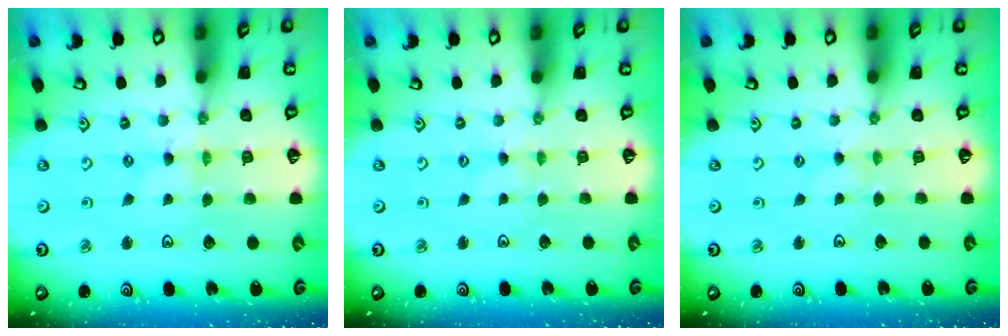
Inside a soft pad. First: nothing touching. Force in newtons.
{"total": 0.0}
{"total": 0.9, "press": 0.9, "slide": 0.2}